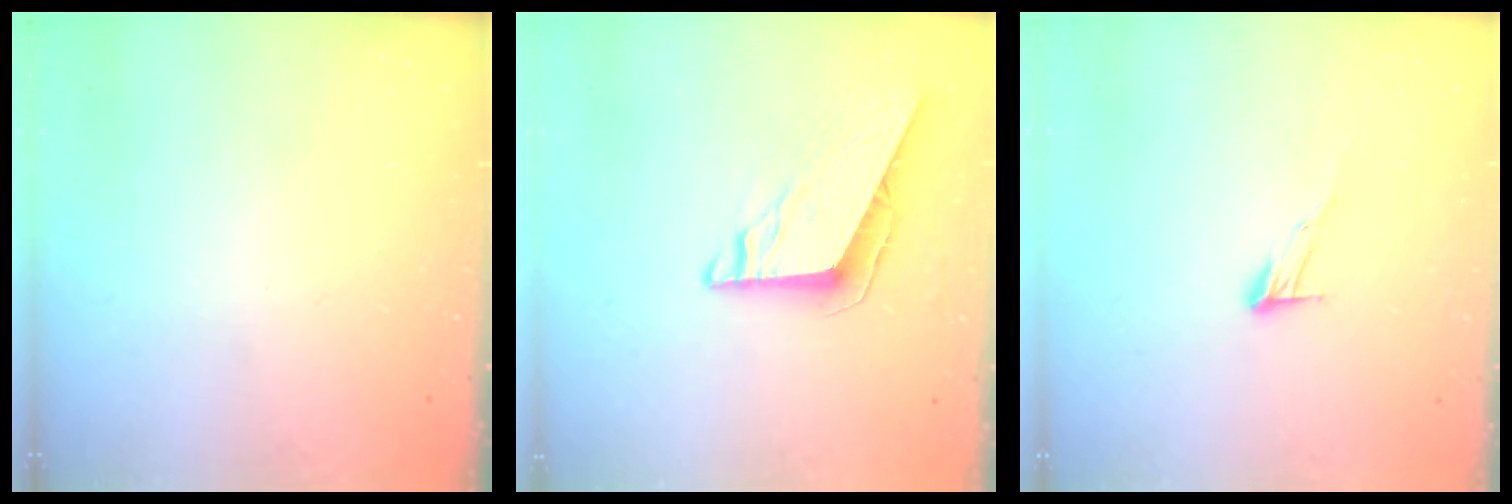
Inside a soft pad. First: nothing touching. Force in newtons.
{"total": 7.6, "press": 7.6, "slide": 0.2}
{"total": 6.9, "press": 6.8, "slide": 0.4}